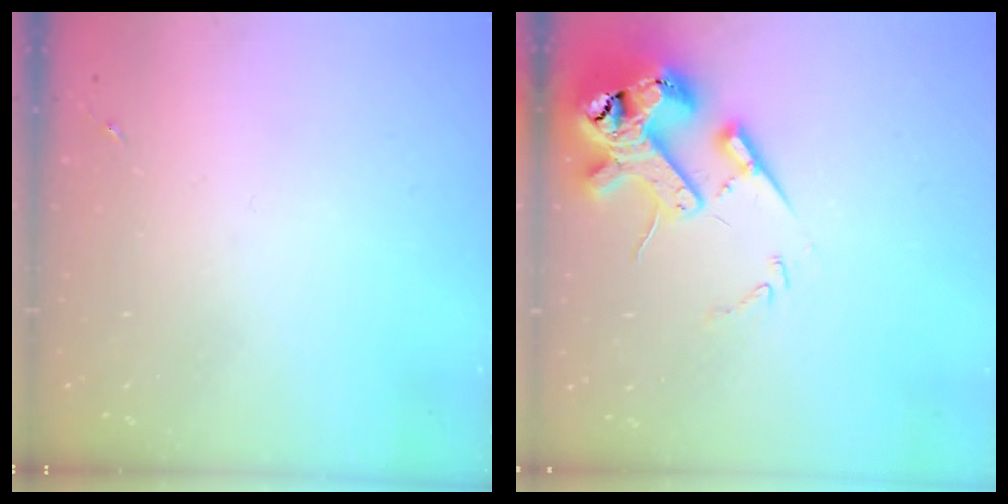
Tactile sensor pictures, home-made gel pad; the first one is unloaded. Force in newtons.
{"total": 17.3, "press": 17.1, "slide": 2.5}